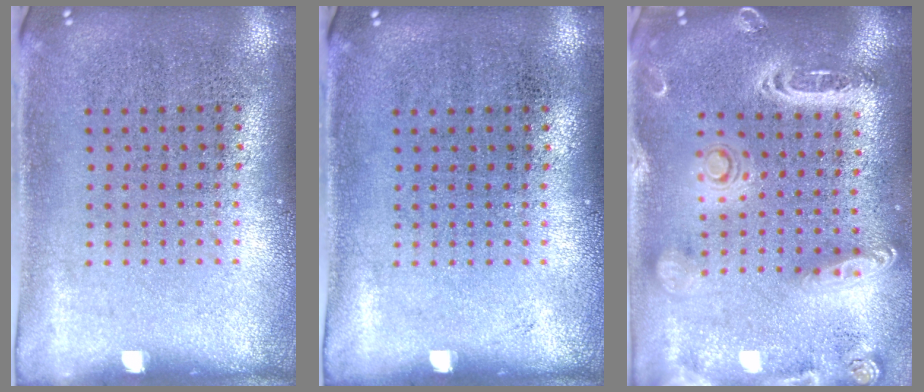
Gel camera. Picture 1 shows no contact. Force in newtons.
{"total": 0.0}
{"total": 2.6, "press": 2.3, "slide": 1.2}